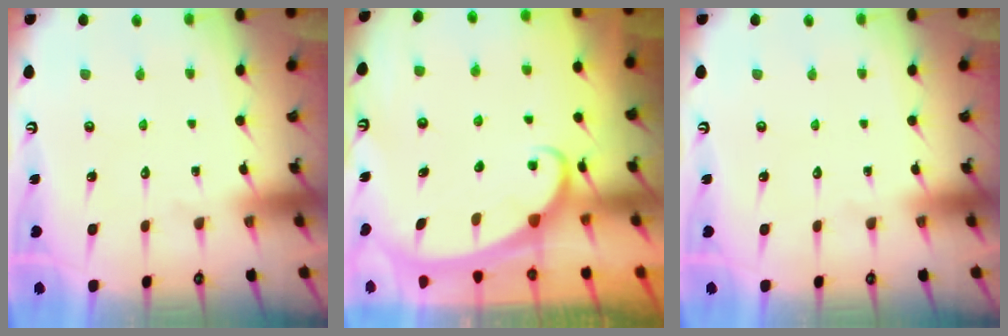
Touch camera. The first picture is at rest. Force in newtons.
{"total": 2.3, "press": 2.3, "slide": 0.4}
{"total": 0.0}